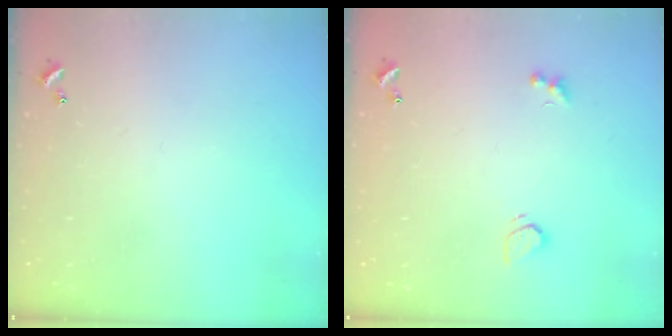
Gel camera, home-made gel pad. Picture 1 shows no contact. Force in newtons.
{"total": 2.7, "press": 2.5, "slide": 1.1}